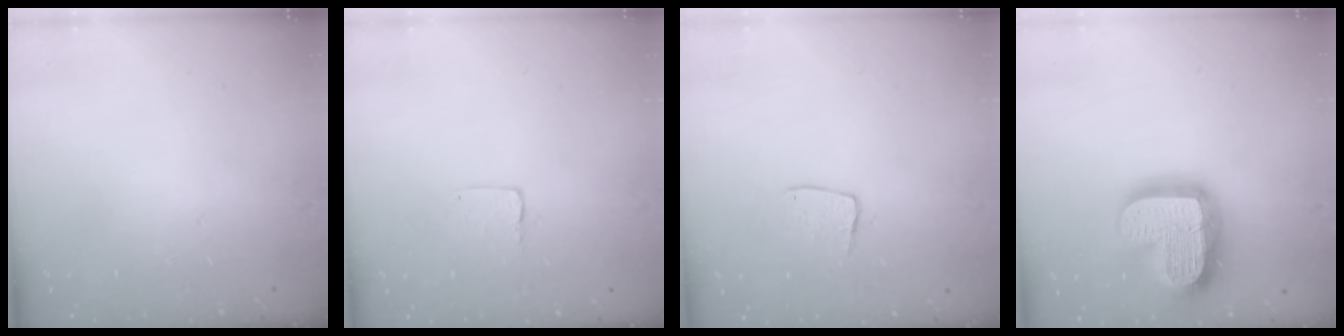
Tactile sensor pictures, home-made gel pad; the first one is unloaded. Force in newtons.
{"total": 2.0, "press": 2.0, "slide": 0.2}
{"total": 7.4, "press": 7.4, "slide": 0.4}
{"total": 21.5, "press": 21.4, "slide": 1.8}